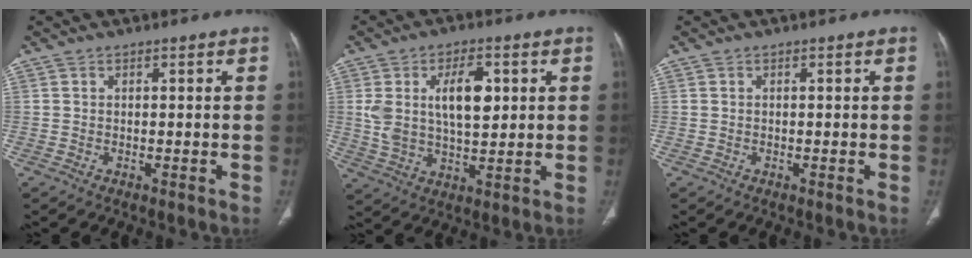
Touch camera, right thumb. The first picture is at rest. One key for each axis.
{"total": 11.8, "fx": 3.0, "fy": 6.0, "fz": 9.7, "tx": -0.165, "ty": -0.006, "tz": 0.059}
{"total": 0.0}